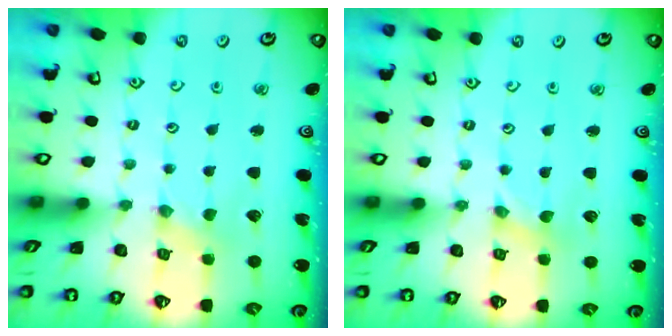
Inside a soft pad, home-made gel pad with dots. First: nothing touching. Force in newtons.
{"total": 0.0}